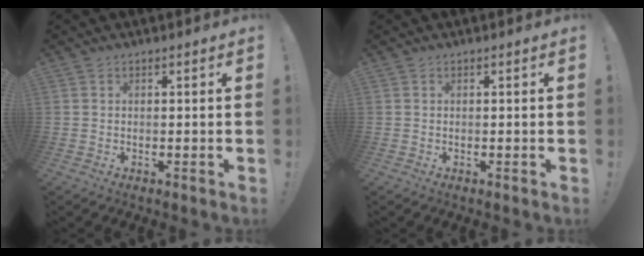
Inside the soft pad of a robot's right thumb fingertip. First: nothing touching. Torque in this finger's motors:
{"motor_torque": [0.24, 0.15, 0.26, -0.18, -0.03]}